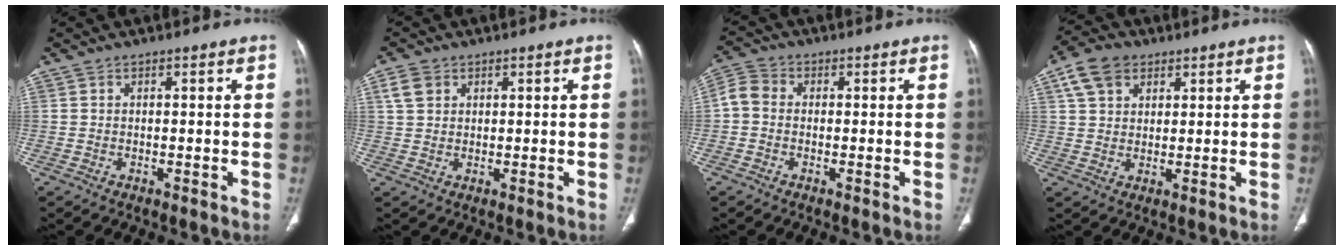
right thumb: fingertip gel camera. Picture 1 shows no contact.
{"total": 4.1, "force": [1.8, 3.0, 2.0], "torque": [-0.033, -0.001, 0.040]}
{"total": 4.3, "force": [-0.3, 3.4, 2.5], "torque": [-0.047, 0.010, -0.019]}
{"total": 7.8, "force": [3.8, 5.4, 4.1], "torque": [-0.064, 0.000, 0.071]}